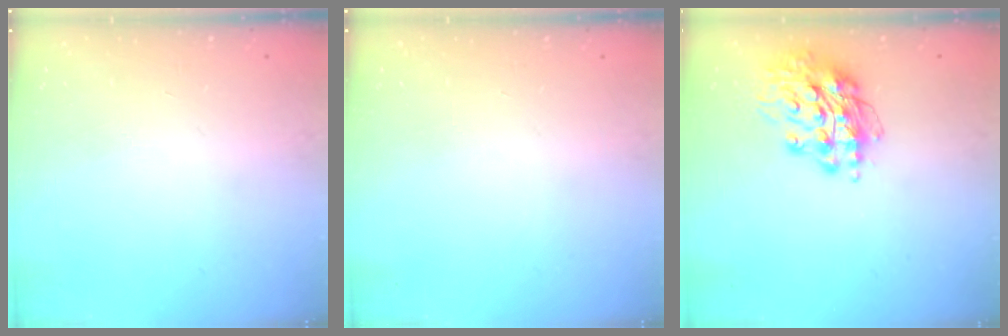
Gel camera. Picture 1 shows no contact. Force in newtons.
{"total": 0.0}
{"total": 16.7, "press": 16.7, "slide": 1.6}